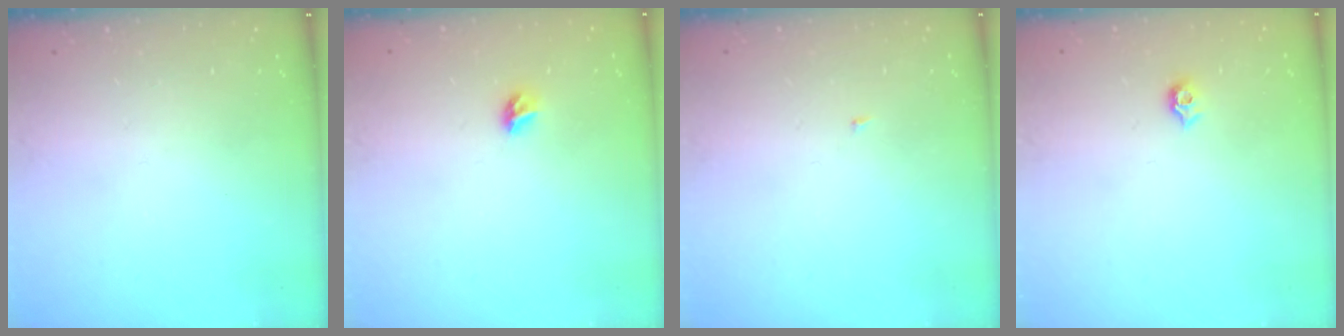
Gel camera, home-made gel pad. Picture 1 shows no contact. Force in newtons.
{"total": 5.4, "press": 5.4, "slide": 0.5}
{"total": 1.8, "press": 1.8, "slide": 0.2}
{"total": 5.8, "press": 5.8, "slide": 0.8}